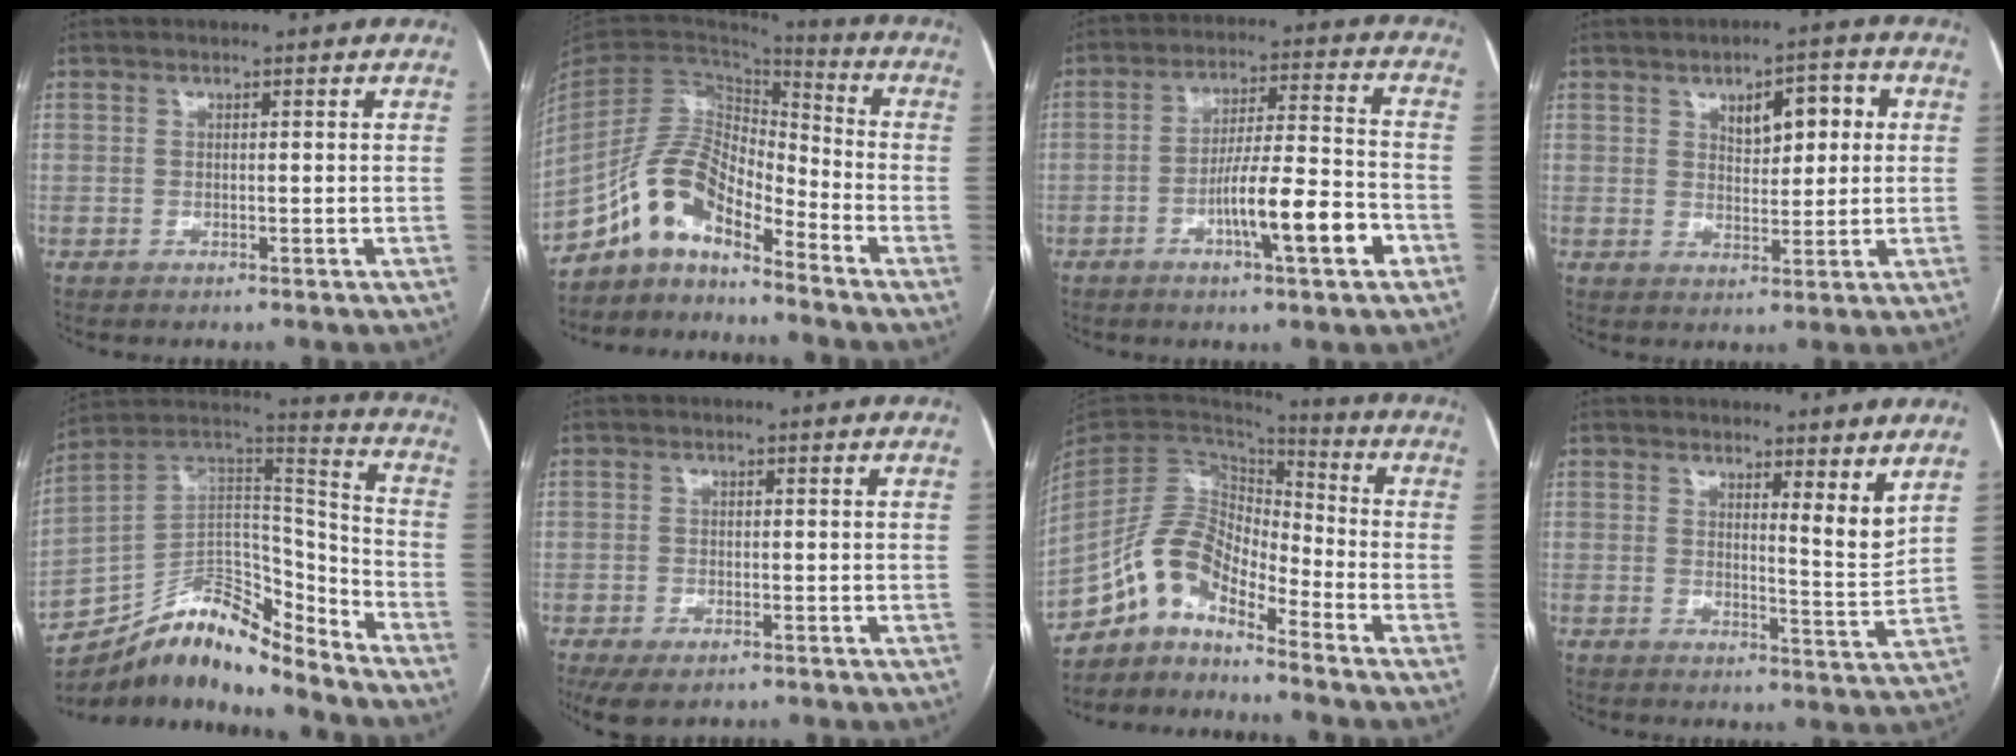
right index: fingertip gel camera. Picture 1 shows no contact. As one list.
[{"total": 11.6, "force": [-9.1, 3.6, 6.3], "torque": [-0.125, 0.031, -0.172]}, {"total": 11.6, "force": [-4.8, 0.8, 10.5], "torque": [-0.170, 0.005, -0.076]}, {"total": 6.4, "force": [2.1, 3.1, 5.3], "torque": [-0.071, 0.016, 0.034]}, {"total": 16.9, "force": [-14.4, 4.7, 7.4], "torque": [-0.112, 0.069, -0.251]}, {"total": 4.5, "force": [-2.9, 2.2, 2.6], "torque": [-0.048, -0.008, -0.044]}, {"total": 10.5, "force": [-8.2, 3.3, 5.7], "torque": [-0.112, 0.037, -0.155]}, {"total": 4.6, "force": [3.6, 0.2, 2.9], "torque": [-0.039, -0.035, 0.046]}]